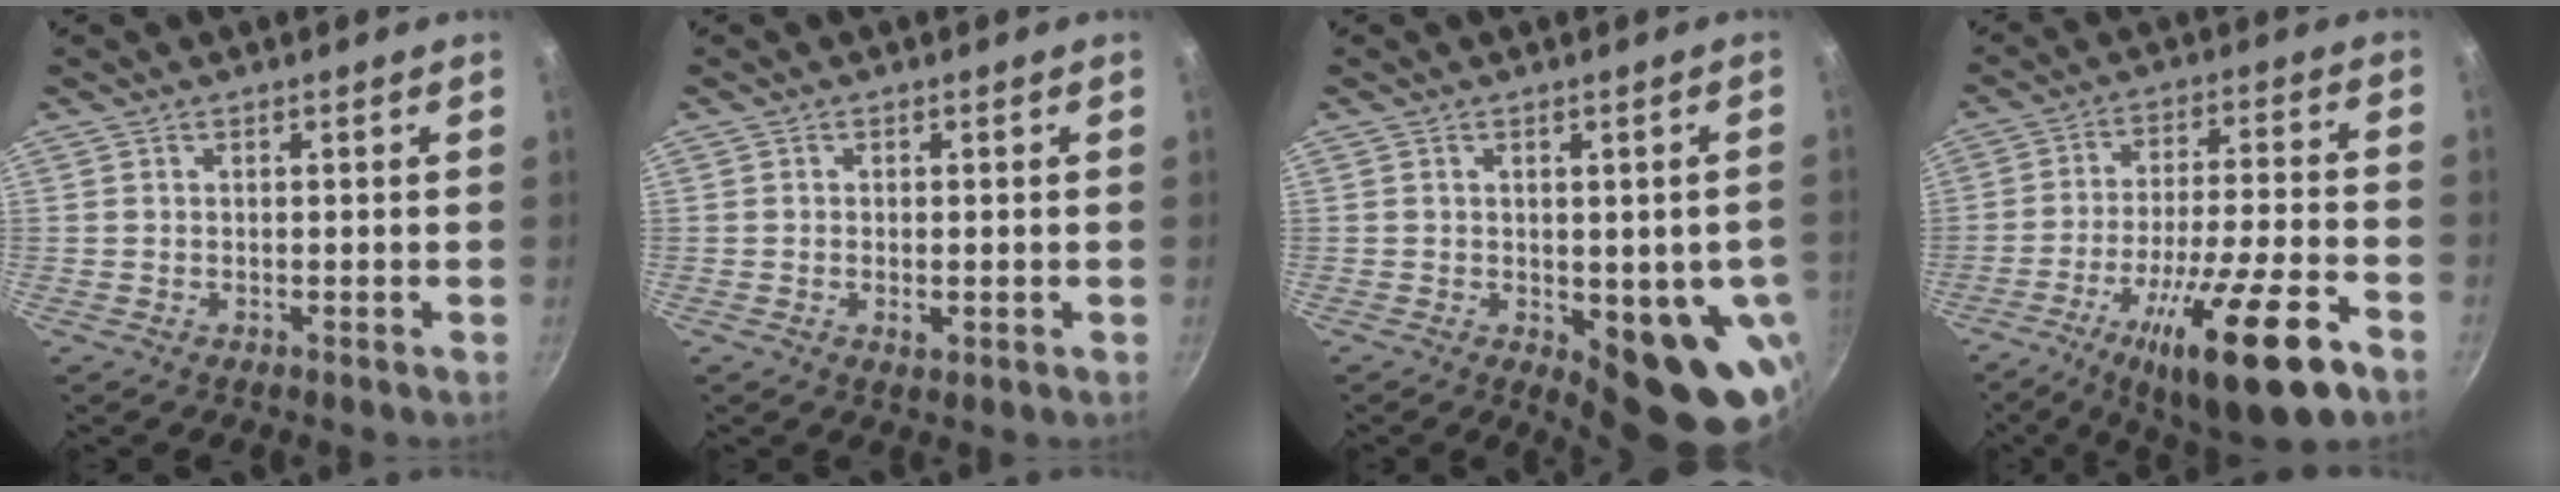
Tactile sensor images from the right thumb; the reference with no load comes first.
{"total": 2.0, "force": [-0.5, 0.9, 1.7], "torque": [-0.028, -0.004, -0.007]}
{"total": 12.5, "force": [-2.5, 5.1, 11.1], "torque": [-0.095, -0.015, -0.024]}
{"total": 21.3, "force": [-11.1, 4.9, 17.6], "torque": [-0.278, 0.034, -0.174]}